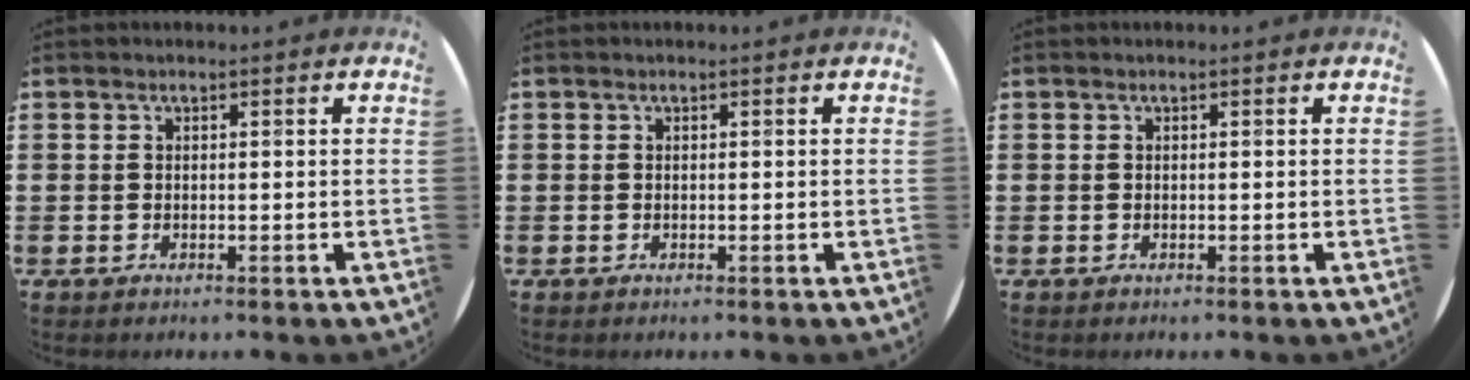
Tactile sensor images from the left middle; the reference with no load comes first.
{"total": 0.0}
{"total": 0.0}